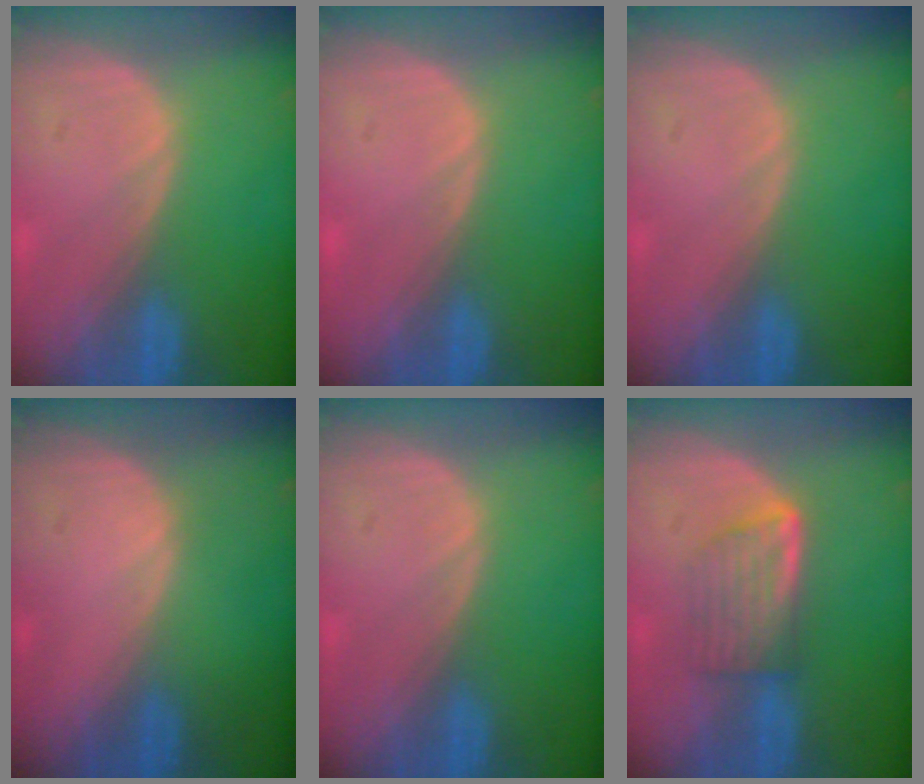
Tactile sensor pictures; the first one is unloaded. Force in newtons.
{"total": 0.5, "press": 0.1, "slide": 0.5}
{"total": 0.0}
{"total": 0.6, "press": 0.1, "slide": 0.6}
{"total": 0.0}
{"total": 5.7, "press": 5.3, "slide": 2.3}